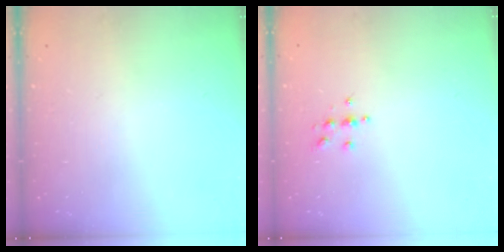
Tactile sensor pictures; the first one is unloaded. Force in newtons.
{"total": 4.0, "press": 3.9, "slide": 0.6}